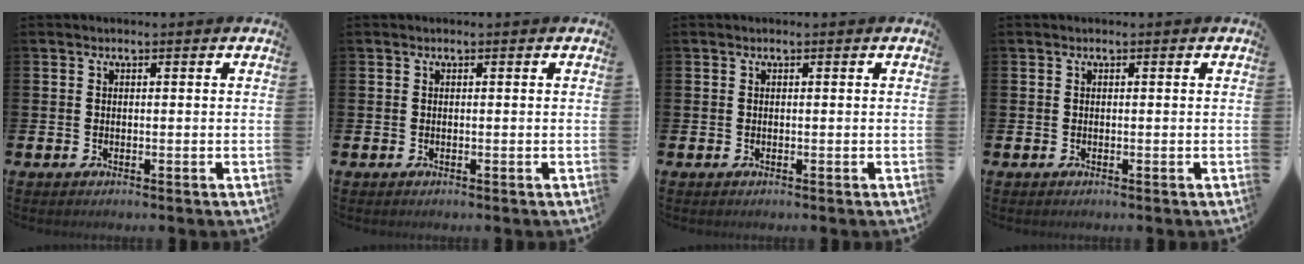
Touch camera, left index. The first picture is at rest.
{"total": 0.0}
{"total": 0.0}
{"total": 0.0}